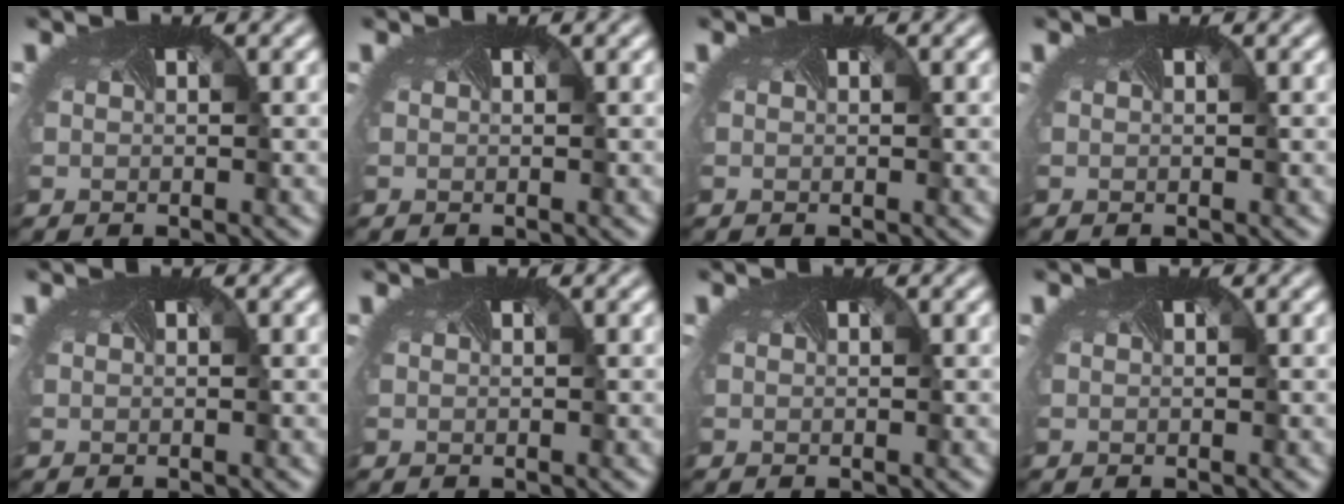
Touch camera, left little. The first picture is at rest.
{"total": 0.0}
{"total": 0.0}
{"total": 0.0}
{"total": 0.0}
{"total": 0.0}
{"total": 0.0}
{"total": 0.0}